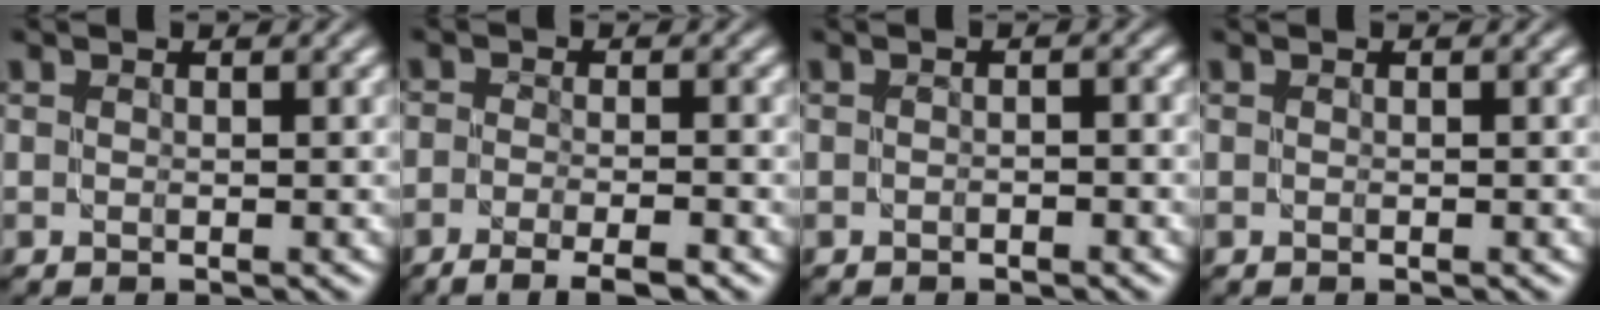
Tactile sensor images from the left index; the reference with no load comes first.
{"total": 4.7, "force": [-3.3, 1.1, 3.2], "torque": [-0.049, 0.001, -0.055]}
{"total": 1.0, "force": [-0.6, 0.2, 0.7], "torque": [-0.012, 0.002, -0.012]}
{"total": 0.0}